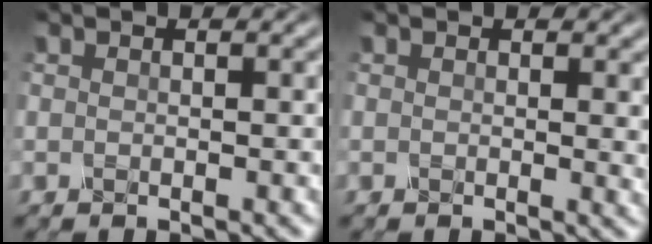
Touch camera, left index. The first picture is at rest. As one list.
[{"total": 1.9, "force": [0.5, 0.7, 1.7], "torque": [-0.010, 0.005, 0.009]}]